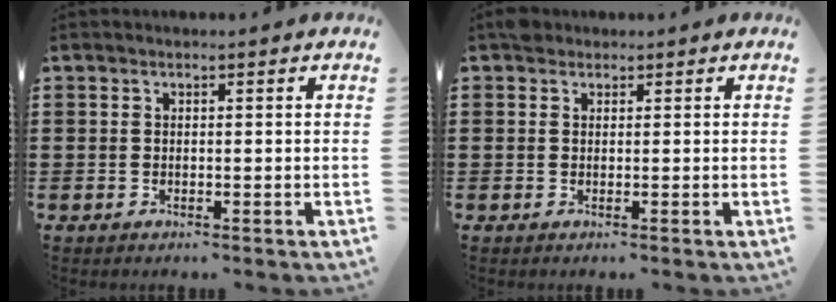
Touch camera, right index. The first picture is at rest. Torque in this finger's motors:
{"motor_torque": [0.07, -0.03, 0.00, 0.03]}